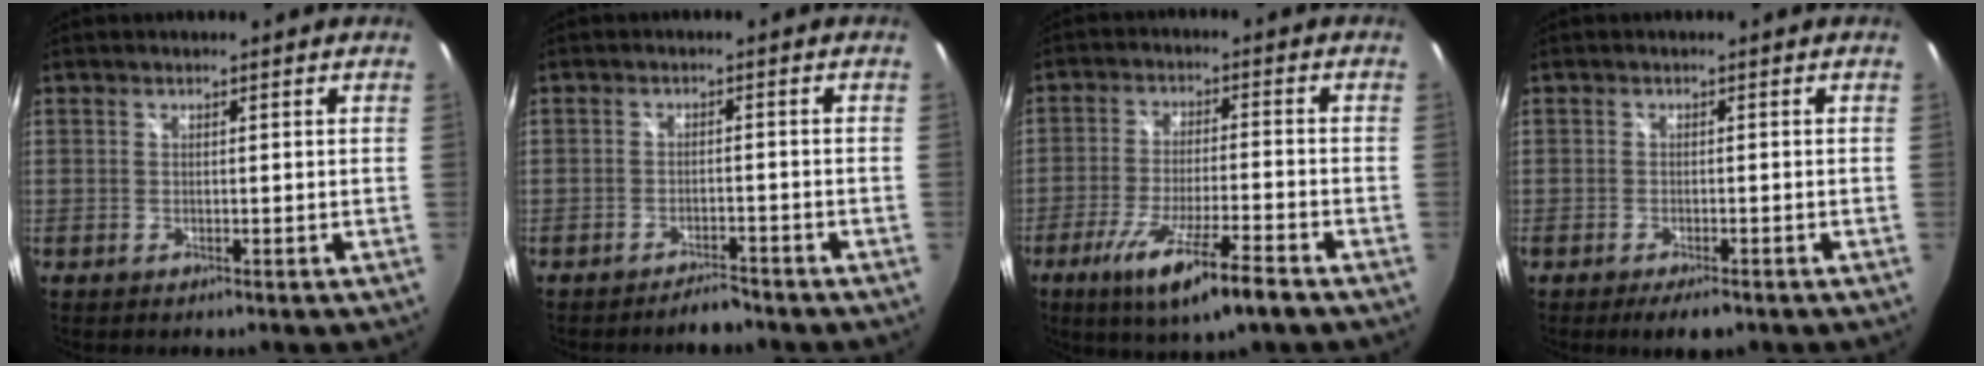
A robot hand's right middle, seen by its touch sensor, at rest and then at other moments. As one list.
[{"total": 3.1, "force": [-2.9, 0.8, 0.9], "torque": [-0.026, -0.003, -0.046]}, {"total": 12.6, "force": [-7.7, 1.1, 9.9], "torque": [-0.198, -0.035, -0.135]}, {"total": 4.1, "force": [-2.9, 1.3, 2.6], "torque": [-0.053, -0.013, -0.047]}]